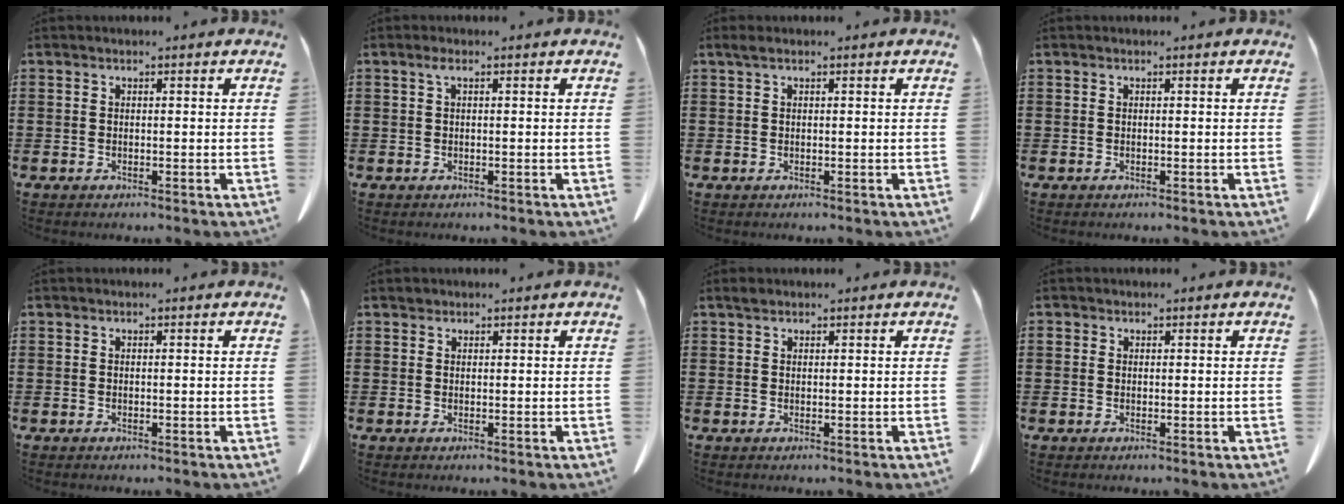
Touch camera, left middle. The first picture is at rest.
{"total": 1.3, "force": [0.3, 0.3, 1.2], "torque": [-0.025, 0.004, 0.004]}
{"total": 0.8, "force": [0.3, 0.2, 0.7], "torque": [-0.016, 0.003, 0.006]}
{"total": 0.0}
{"total": 0.0}
{"total": 0.5, "force": [0.4, 0.3, 0.1], "torque": [-0.003, 0.002, 0.008]}
{"total": 0.8, "force": [0.6, 0.4, 0.3], "torque": [-0.008, 0.003, 0.012]}
{"total": 0.6, "force": [0.2, 0.6, 0.1], "torque": [-0.004, 0.005, 0.003]}